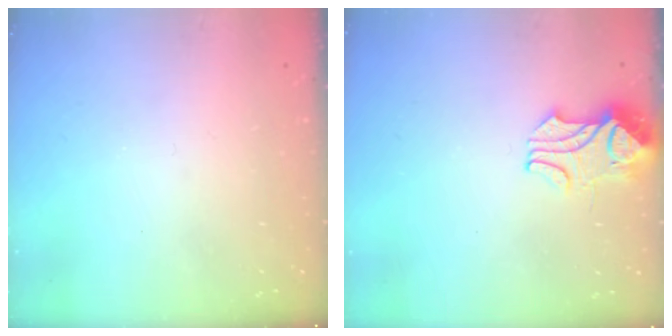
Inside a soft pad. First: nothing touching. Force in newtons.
{"total": 2.2, "press": 2.1, "slide": 0.8}